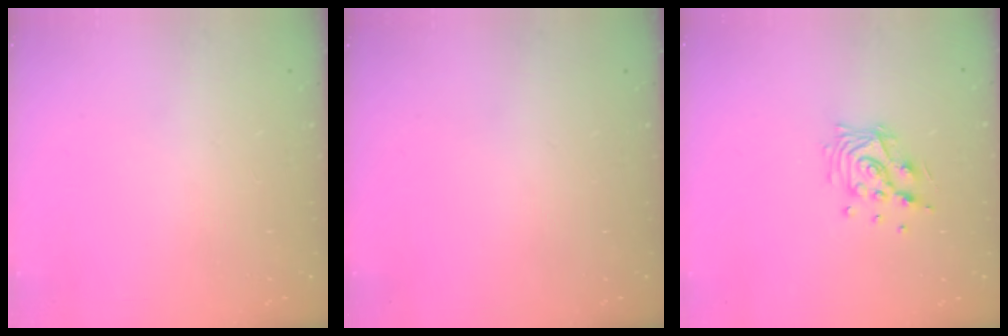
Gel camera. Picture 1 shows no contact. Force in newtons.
{"total": 0.0}
{"total": 10.9, "press": 10.8, "slide": 0.9}